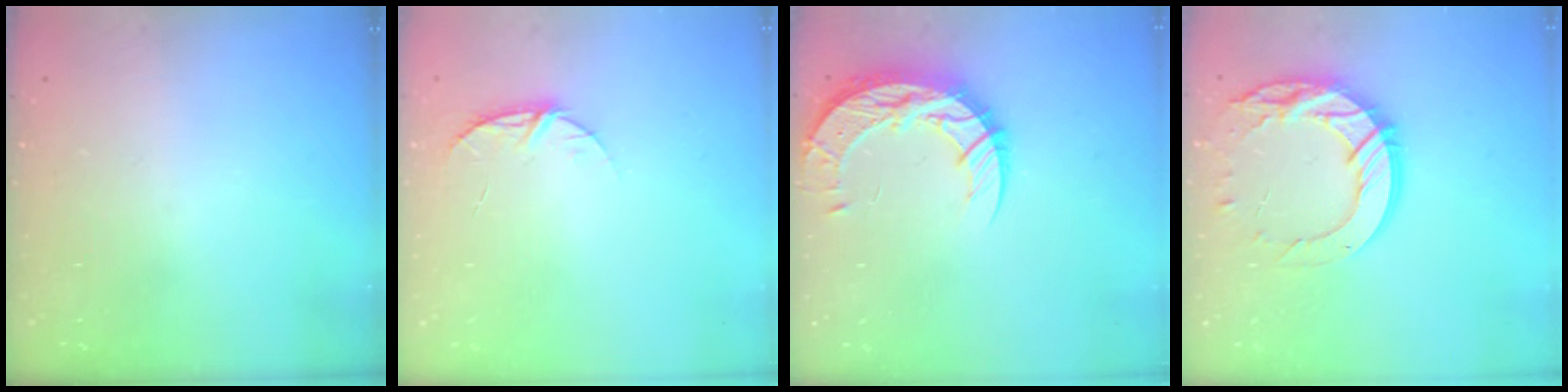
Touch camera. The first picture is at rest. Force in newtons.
{"total": 6.1, "press": 6.1, "slide": 0.7}
{"total": 13.5, "press": 13.5, "slide": 1.0}
{"total": 16.8, "press": 16.8, "slide": 1.4}